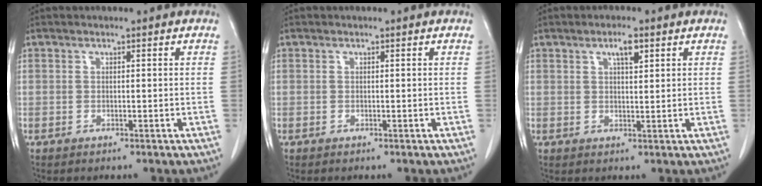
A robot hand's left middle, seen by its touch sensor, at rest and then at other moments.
{"total": 0.0}
{"total": 2.9, "force": [1.6, 0.6, 2.4], "torque": [-0.043, 0.000, 0.027]}